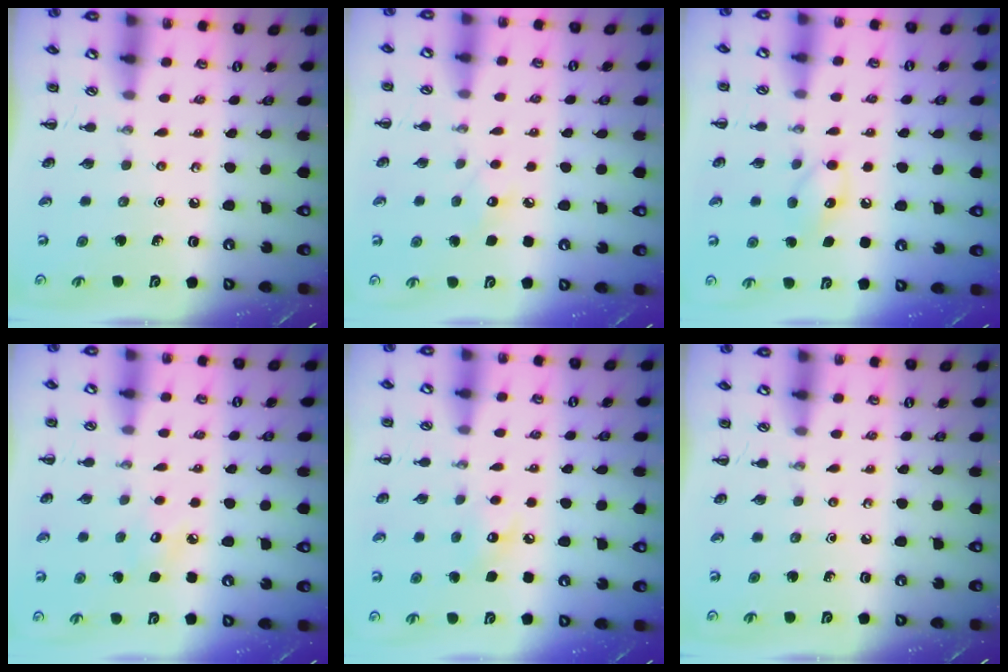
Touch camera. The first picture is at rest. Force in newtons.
{"total": 5.7, "press": 5.6, "slide": 1.2}
{"total": 8.8, "press": 8.8, "slide": 1.2}
{"total": 3.9, "press": 3.8, "slide": 0.9}
{"total": 7.4, "press": 7.2, "slide": 1.3}
{"total": 0.0}